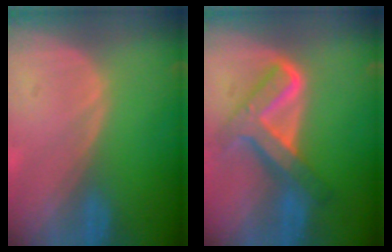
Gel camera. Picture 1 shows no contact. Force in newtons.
{"total": 8.1, "press": 8.1, "slide": 0.7}